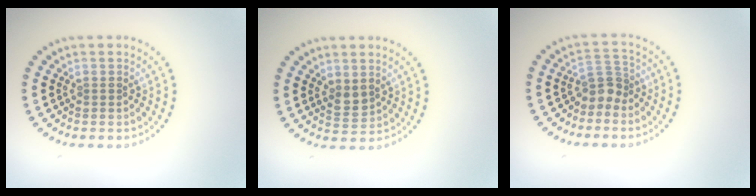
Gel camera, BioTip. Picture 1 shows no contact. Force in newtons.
{"total": 1.6, "press": 1.5, "slide": 0.5}
{"total": 2.4, "press": 1.7, "slide": 1.7}